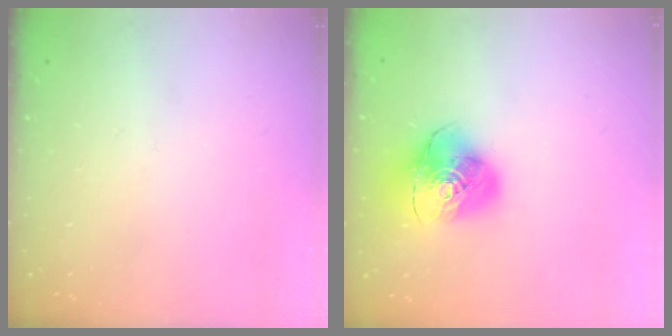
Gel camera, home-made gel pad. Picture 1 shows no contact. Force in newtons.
{"total": 15.3, "press": 15.2, "slide": 1.8}